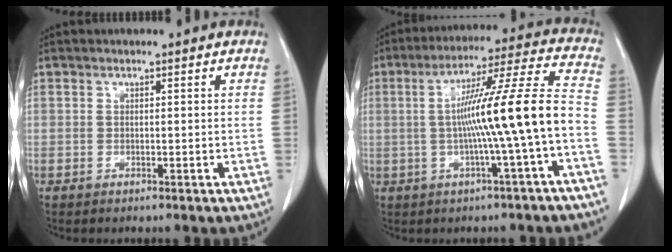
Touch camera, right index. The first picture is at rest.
{"total": 14.0, "force": [-2.0, -1.2, 13.8], "torque": [-0.224, 0.021, -0.034]}